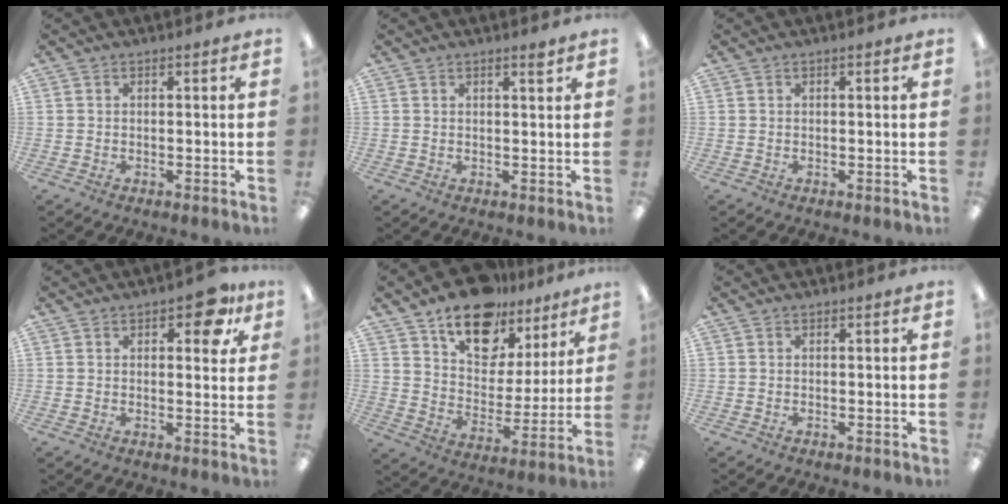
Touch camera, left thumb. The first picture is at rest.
{"total": 1.6, "force": [1.2, 0.1, 1.0], "torque": [-0.007, -0.008, 0.018]}
{"total": 0.0}
{"total": 8.1, "force": [4.2, 3.9, 5.8], "torque": [-0.066, -0.014, 0.066]}
{"total": 16.2, "force": [12.0, 9.0, 6.2], "torque": [-0.101, -0.079, 0.216]}
{"total": 0.0}